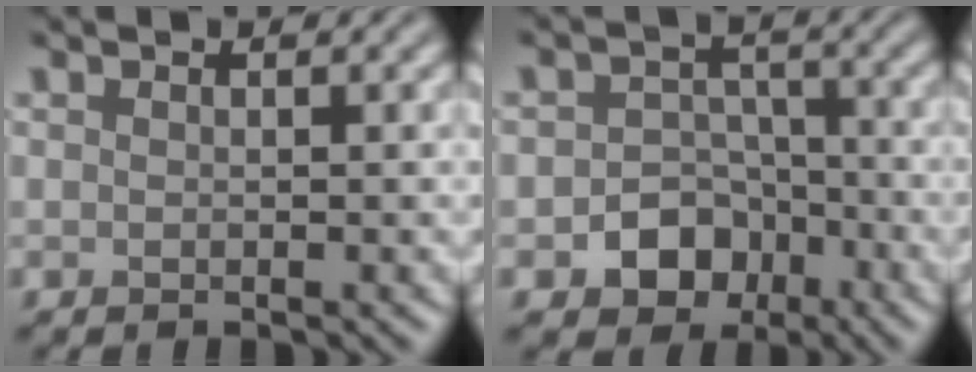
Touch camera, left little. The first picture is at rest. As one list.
[{"total": 4.8, "force": [-2.2, 3.8, 2.0], "torque": [-0.004, 0.005, -0.047]}]